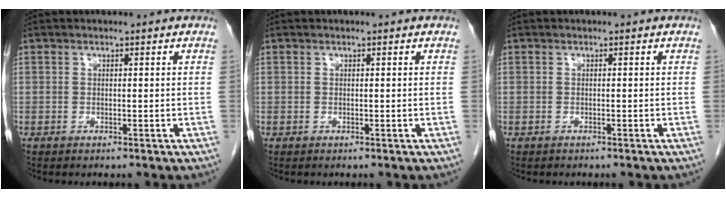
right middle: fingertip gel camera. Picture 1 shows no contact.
{"total": 0.0}
{"total": 0.0}